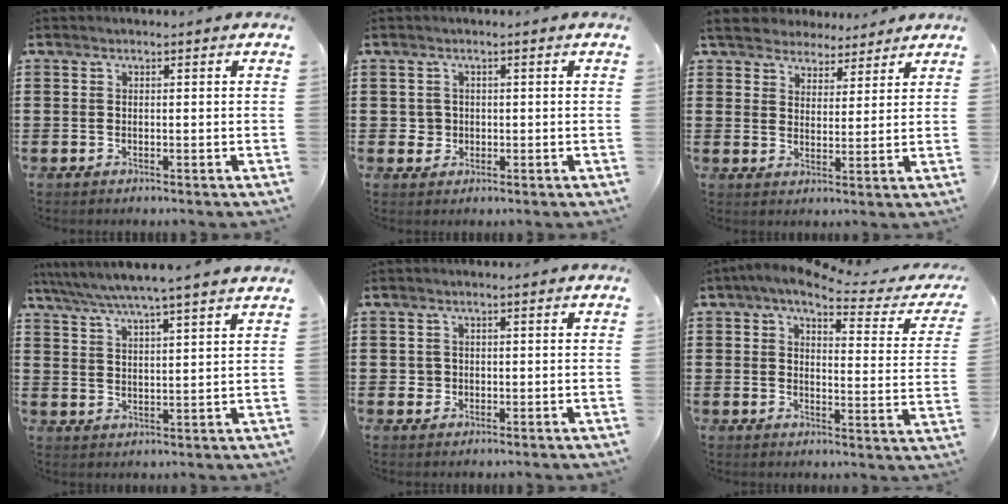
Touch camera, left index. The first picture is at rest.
{"total": 1.9, "force": [0.0, 1.8, 0.3], "torque": [-0.014, 0.007, -0.003]}
{"total": 5.0, "force": [4.7, 1.7, 0.3], "torque": [-0.030, -0.014, 0.086]}
{"total": 5.1, "force": [4.7, -0.4, 2.1], "torque": [-0.057, -0.024, 0.079]}
{"total": 1.3, "force": [0.1, 1.3, 0.2], "torque": [-0.008, 0.007, 0.001]}
{"total": 5.0, "force": [3.6, 0.7, 3.3], "torque": [-0.075, -0.021, 0.055]}